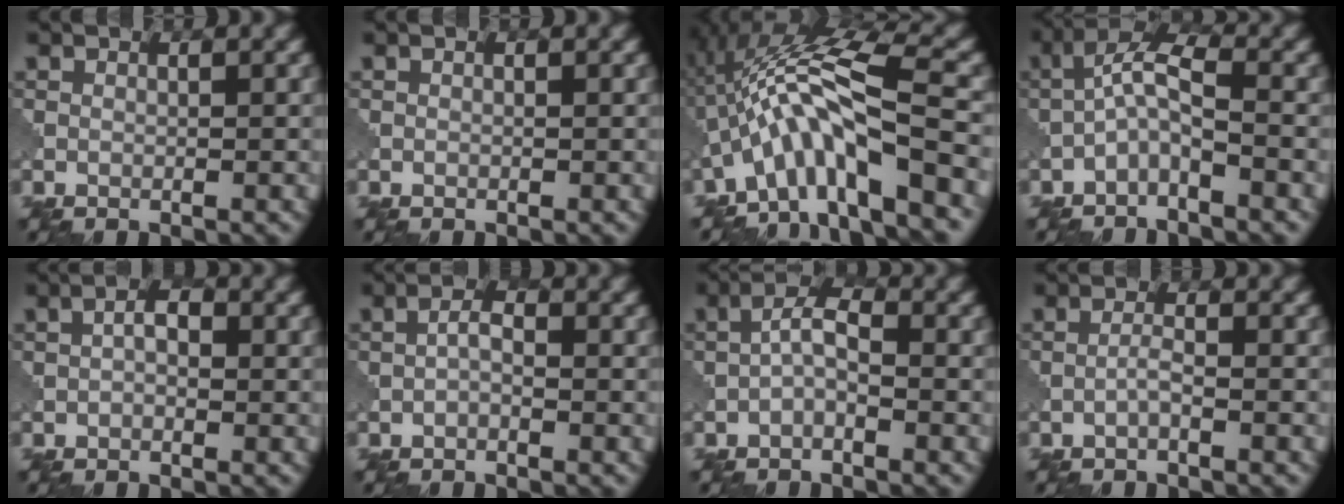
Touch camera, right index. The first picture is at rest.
{"total": 0.0}
{"total": 8.9, "force": [-3.0, 1.6, 8.2], "torque": [-0.136, 0.026, -0.055]}
{"total": 3.2, "force": [-1.5, 0.8, 2.8], "torque": [-0.056, 0.015, -0.038]}
{"total": 2.1, "force": [0.2, 1.2, 1.7], "torque": [-0.021, 0.001, 0.000]}
{"total": 1.4, "force": [-0.4, 0.6, 1.2], "torque": [-0.025, 0.004, -0.009]}
{"total": 2.4, "force": [-0.8, 0.9, 2.1], "torque": [-0.040, 0.010, -0.020]}
{"total": 1.1, "force": [-0.7, 0.1, 0.9], "torque": [-0.019, 0.004, -0.015]}